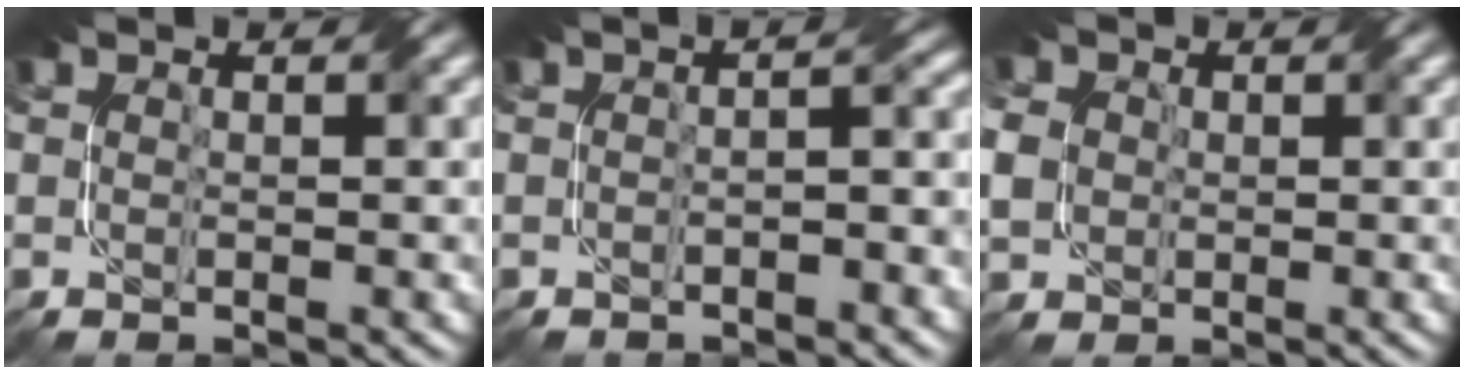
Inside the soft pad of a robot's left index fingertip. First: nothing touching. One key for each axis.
{"total": 2.2, "fx": -1.3, "fy": 0.5, "fz": 1.8, "tx": -0.026, "ty": 0.000, "tz": -0.022}
{"total": 5.4, "fx": -0.2, "fy": 4.6, "fz": 2.8, "tx": -0.088, "ty": 0.007, "tz": -0.005}